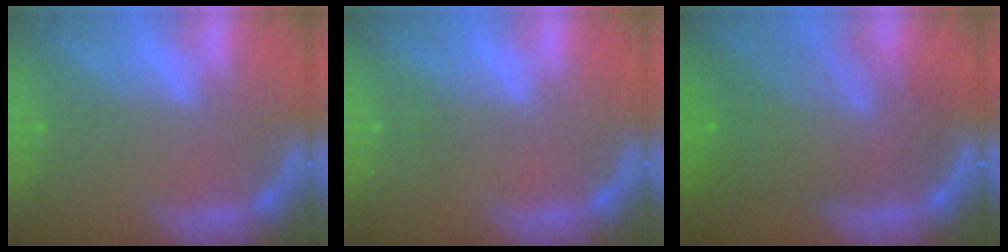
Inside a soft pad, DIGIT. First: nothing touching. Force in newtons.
{"total": 1.0}
{"total": 10.0}